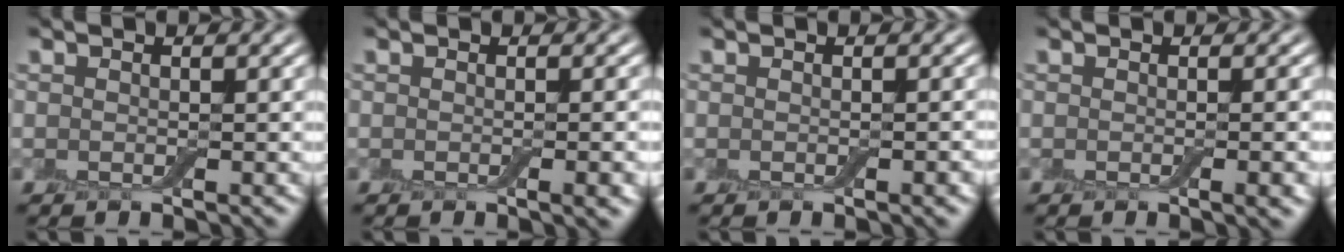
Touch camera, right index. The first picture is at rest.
{"total": 2.3, "force": [-0.4, 0.6, 2.2], "torque": [-0.019, 0.000, -0.004]}
{"total": 1.0, "force": [-0.3, 0.2, 0.9], "torque": [-0.011, 0.002, -0.003]}
{"total": 2.3, "force": [-0.4, 0.6, 2.2], "torque": [-0.020, 0.000, -0.004]}